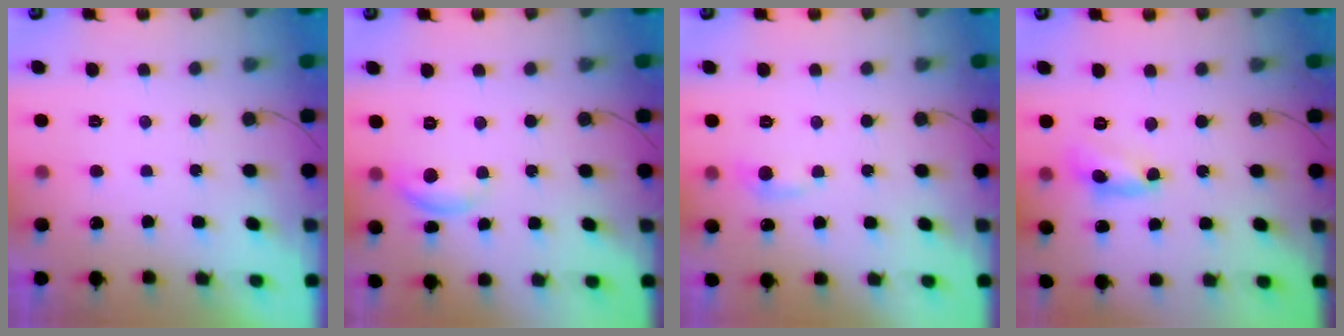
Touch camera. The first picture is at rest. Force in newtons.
{"total": 8.0, "press": 8.0, "slide": 0.4}
{"total": 4.9, "press": 4.9, "slide": 0.7}
{"total": 4.9, "press": 4.8, "slide": 0.4}